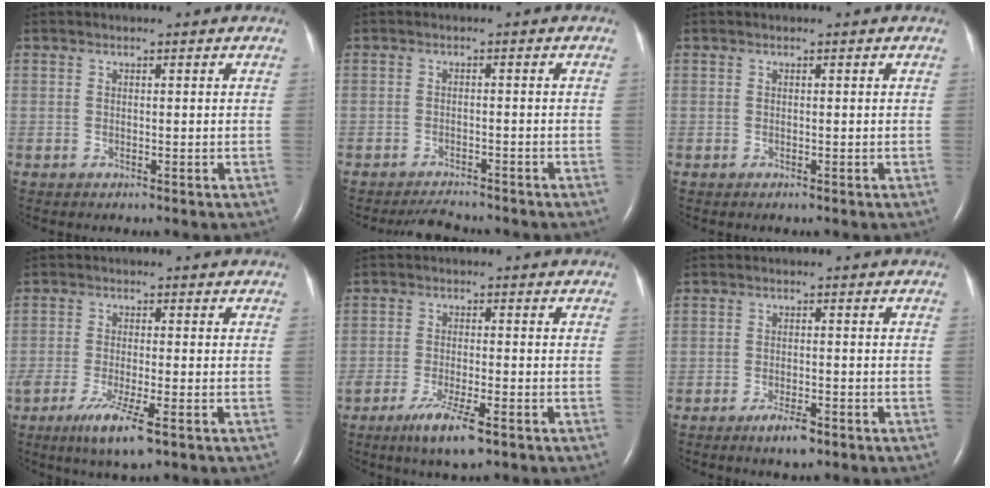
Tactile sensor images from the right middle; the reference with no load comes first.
{"total": 3.4, "force": [-3.3, 0.3, 0.7], "torque": [-0.017, -0.013, -0.054]}
{"total": 0.0}
{"total": 6.7, "force": [-3.7, 0.6, 5.5], "torque": [-0.109, -0.019, -0.063]}
{"total": 6.5, "force": [-3.9, 0.8, 5.1], "torque": [-0.102, -0.015, -0.065]}
{"total": 3.4, "force": [-2.3, 0.8, 2.4], "torque": [-0.049, -0.002, -0.037]}